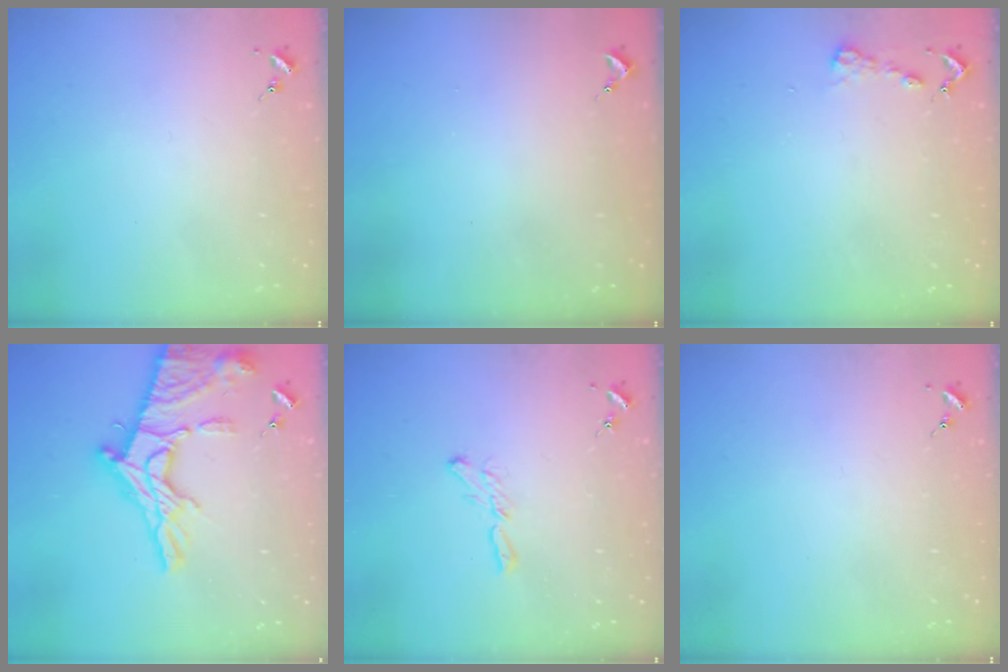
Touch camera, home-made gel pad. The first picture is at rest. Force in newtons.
{"total": 0.7, "press": 0.7, "slide": 0.1}
{"total": 4.0, "press": 4.0, "slide": 0.3}
{"total": 21.7, "press": 21.7, "slide": 1.8}
{"total": 5.4, "press": 5.4, "slide": 0.3}
{"total": 0.0}